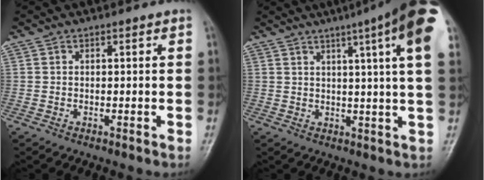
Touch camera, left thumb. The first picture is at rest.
{"total": 16.5, "force": [8.5, 0.9, 14.1], "torque": [-0.187, -0.010, 0.092]}